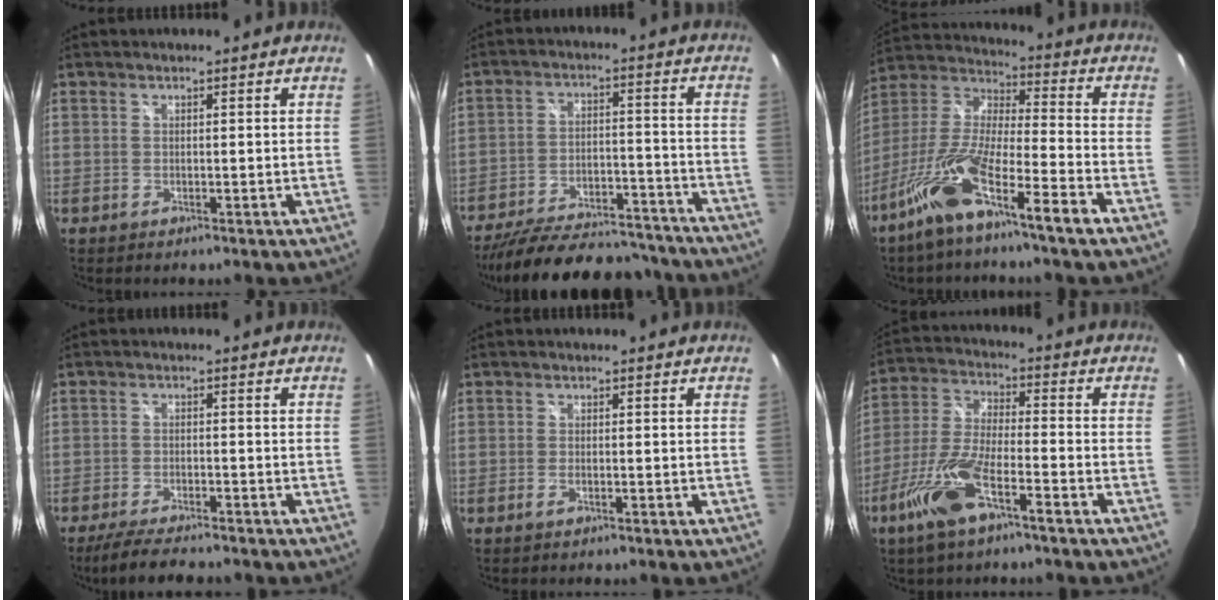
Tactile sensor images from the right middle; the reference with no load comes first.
{"total": 25.3, "force": [-21.8, 7.6, 10.2], "torque": [-0.198, -0.003, -0.293]}
{"total": 15.7, "force": [-9.7, 1.6, 12.3], "torque": [-0.242, -0.017, -0.185]}
{"total": 8.3, "force": [-7.0, 1.5, 4.1], "torque": [-0.098, -0.020, -0.117]}
{"total": 1.3, "force": [-0.9, 0.5, 0.8], "torque": [-0.021, 0.000, -0.018]}
{"total": 12.9, "force": [-7.5, 3.3, 9.9], "torque": [-0.220, -0.013, -0.145]}